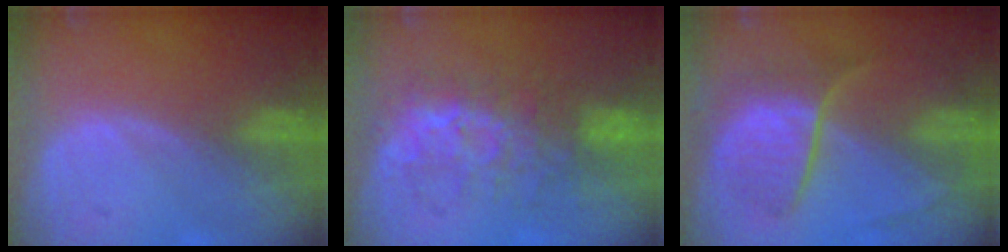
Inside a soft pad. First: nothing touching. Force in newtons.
{"total": 8.0, "press": 7.7, "slide": 2.0}
{"total": 7.2, "press": 7.0, "slide": 1.8}